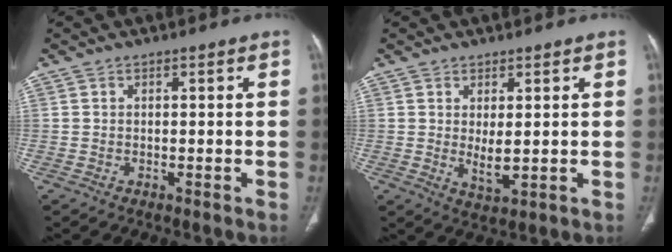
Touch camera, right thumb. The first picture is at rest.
{"total": 4.1, "force": [0.3, 1.5, 3.8], "torque": [-0.064, -0.016, 0.014]}